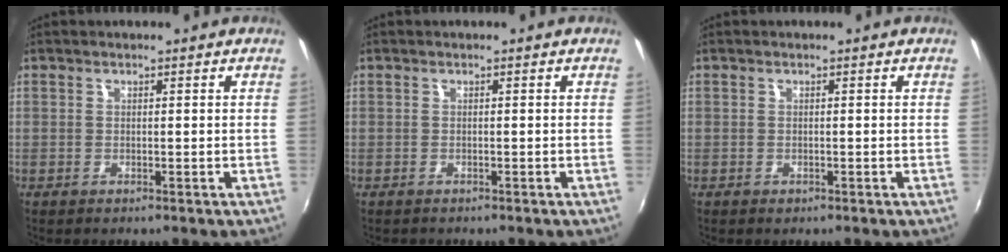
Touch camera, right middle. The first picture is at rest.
{"total": 0.5, "force": [-0.5, 0.3, 0.0], "torque": [-0.003, 0.000, -0.007]}
{"total": 0.6, "force": [-0.4, 0.4, 0.1], "torque": [-0.001, -0.003, -0.007]}